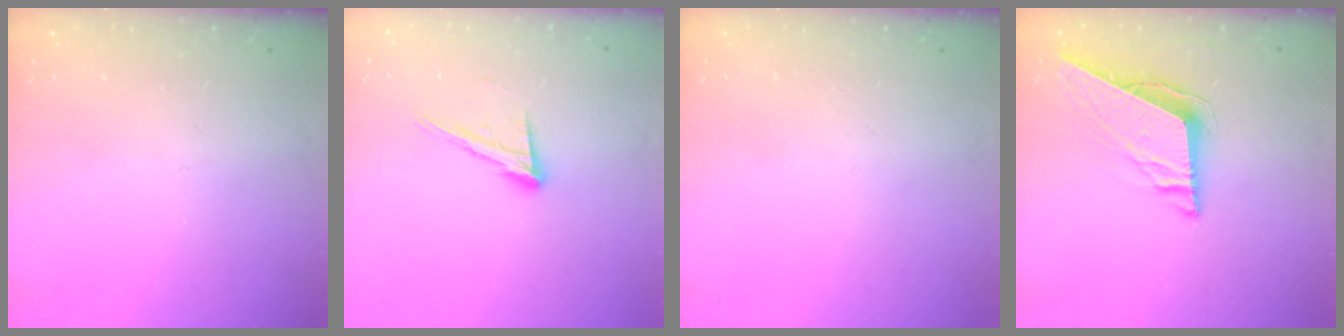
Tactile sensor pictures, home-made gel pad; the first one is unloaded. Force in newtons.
{"total": 12.3, "press": 12.0, "slide": 2.5}
{"total": 0.0}
{"total": 8.5, "press": 8.5, "slide": 0.3}